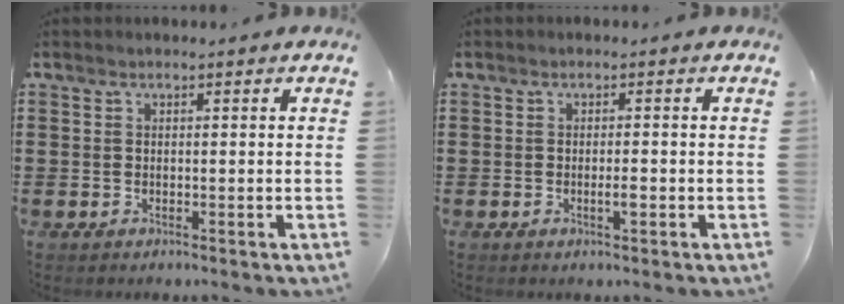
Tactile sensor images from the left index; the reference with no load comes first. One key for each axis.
{"total": 1.6, "fx": -0.4, "fy": 0.3, "fz": 1.5, "tx": -0.027, "ty": -0.002, "tz": -0.006}